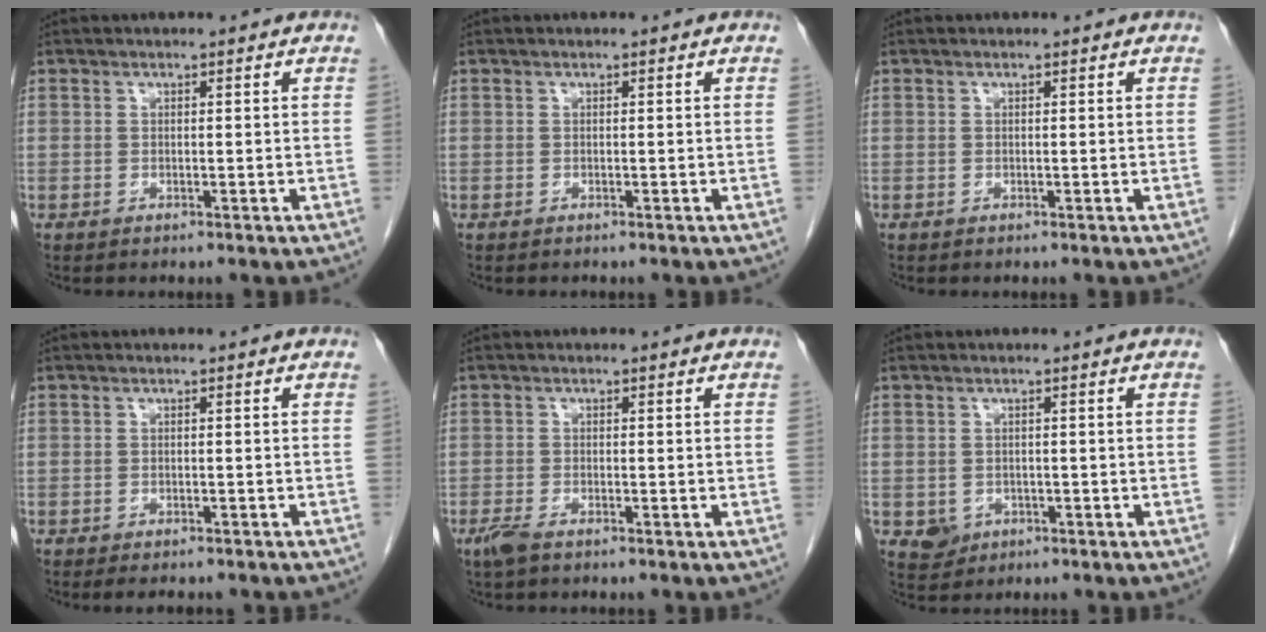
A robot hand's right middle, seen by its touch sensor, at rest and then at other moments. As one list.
[{"total": 0.0}, {"total": 0.0}, {"total": 5.1, "force": [-4.4, 1.4, 2.2], "torque": [-0.023, -0.005, -0.051]}, {"total": 2.3, "force": [-1.6, 0.6, 1.5], "torque": [-0.037, -0.005, -0.031]}, {"total": 2.7, "force": [-0.9, 2.4, 0.8], "torque": [-0.011, 0.003, -0.007]}]